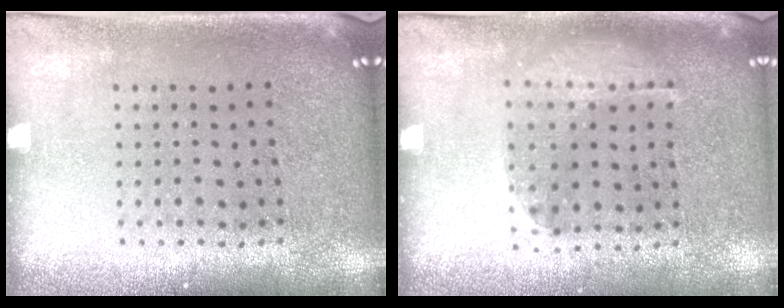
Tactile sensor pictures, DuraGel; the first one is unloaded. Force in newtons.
{"total": 1.1, "press": 1.1, "slide": 0.1}